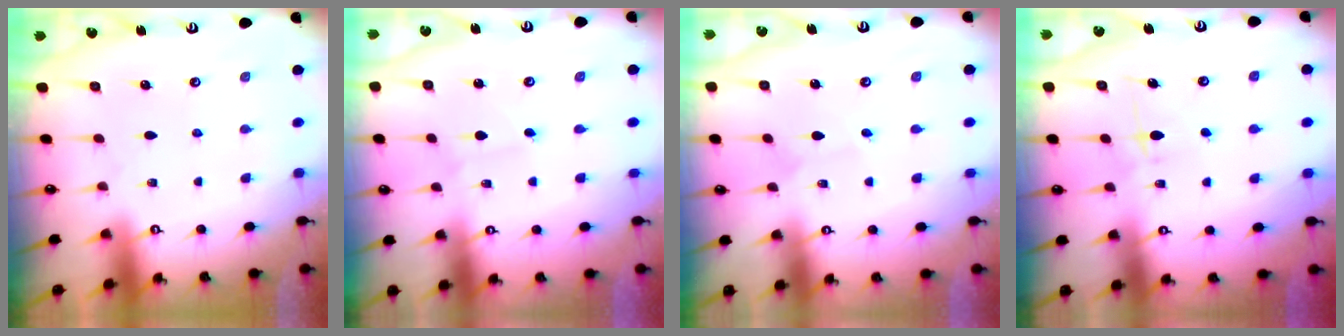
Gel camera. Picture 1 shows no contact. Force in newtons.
{"total": 1.3, "press": 1.3, "slide": 0.1}
{"total": 2.1, "press": 2.1, "slide": 0.1}
{"total": 7.0, "press": 7.0, "slide": 0.8}